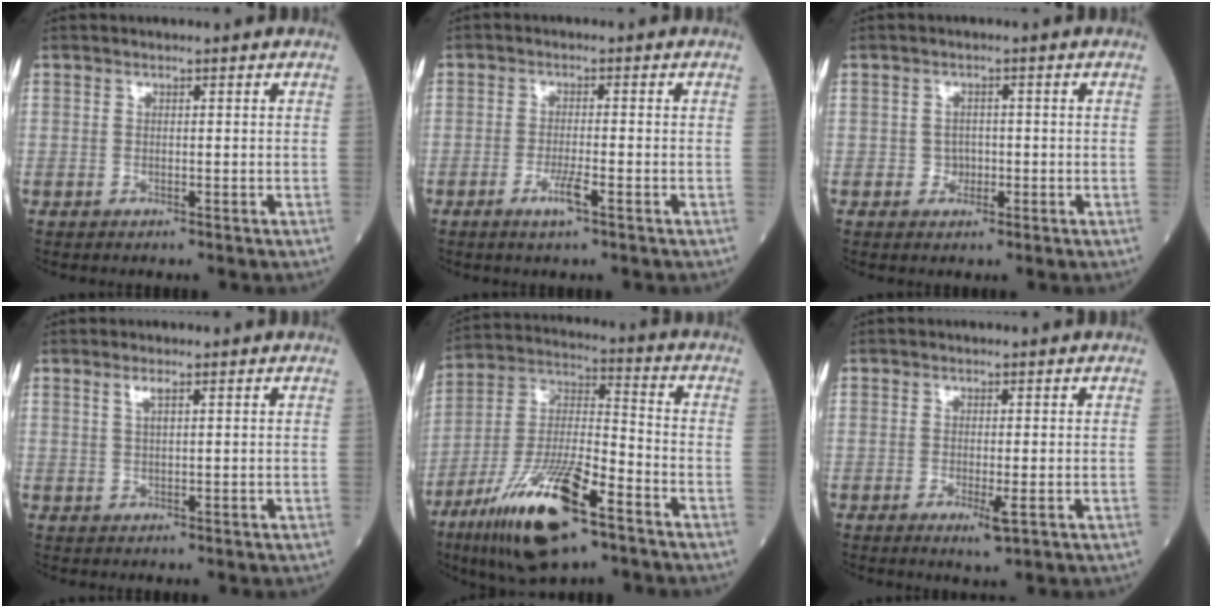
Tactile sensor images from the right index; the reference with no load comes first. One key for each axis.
{"total": 3.4, "fx": -1.7, "fy": 0.2, "fz": 2.9, "tx": -0.059, "ty": -0.005, "tz": -0.033}
{"total": 1.9, "fx": -0.5, "fy": 1.6, "fz": 0.8, "tx": -0.006, "ty": 0.005, "tz": -0.006}
{"total": 1.8, "fx": 1.0, "fy": 0.3, "fz": 1.5, "tx": -0.035, "ty": 0.003, "tz": 0.021}
{"total": 18.4, "fx": -10.5, "fy": 4.3, "fz": 14.4, "tx": -0.302, "ty": -0.029, "tz": -0.190}
{"total": 2.7, "fx": -0.9, "fy": 0.4, "fz": 2.5, "tx": -0.038, "ty": -0.007, "tz": -0.012}